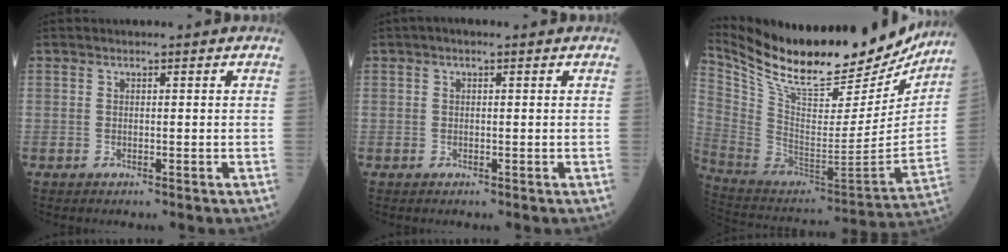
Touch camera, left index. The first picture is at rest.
{"total": 1.5, "force": [0.7, 0.5, 1.2], "torque": [-0.024, 0.013, 0.006]}
{"total": 28.4, "force": [24.5, 6.8, 12.6], "torque": [-0.231, -0.050, 0.373]}